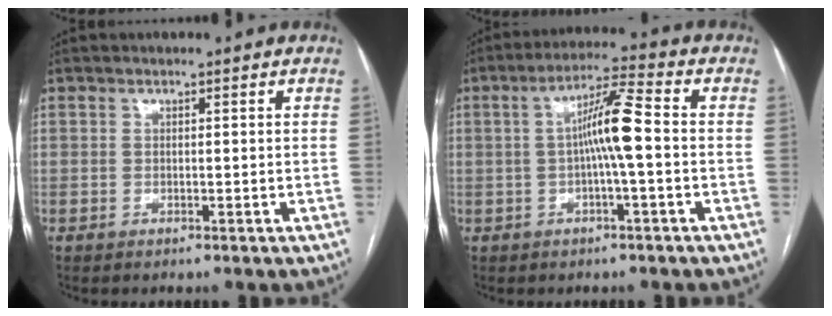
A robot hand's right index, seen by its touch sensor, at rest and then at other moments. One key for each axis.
{"total": 7.7, "fx": -0.3, "fy": 0.2, "fz": 7.7, "tx": -0.138, "ty": 0.018, "tz": -0.010}